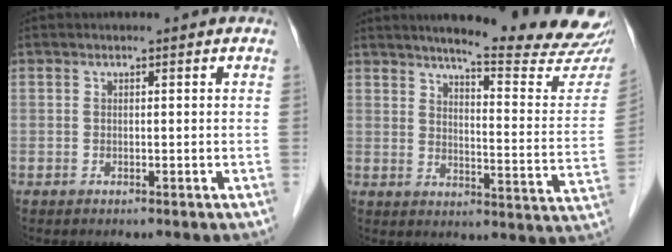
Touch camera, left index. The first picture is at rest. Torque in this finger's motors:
{"motor_torque": [1.07, -1.06, 0.43, 0.07]}